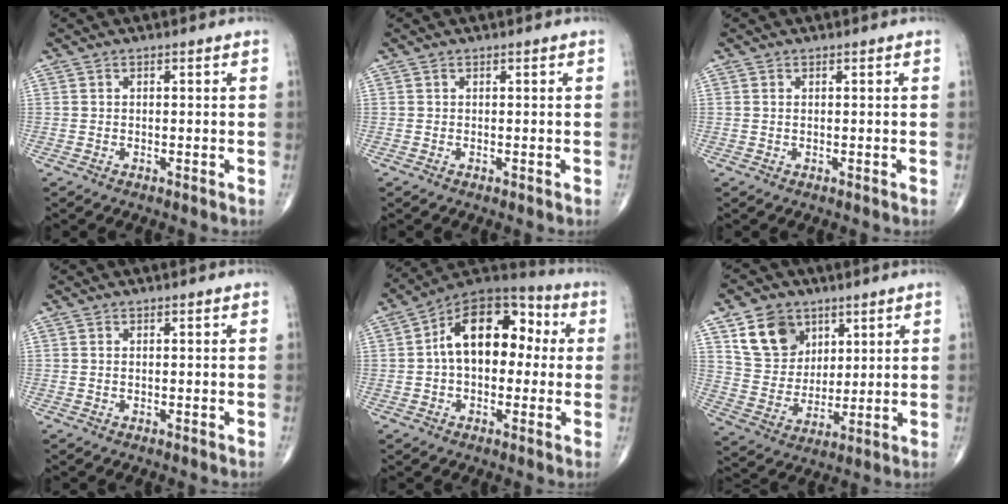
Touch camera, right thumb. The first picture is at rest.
{"total": 0.0}
{"total": 0.0}
{"total": 0.0}
{"total": 16.6, "force": [1.8, 10.3, 12.9], "torque": [-0.165, 0.043, 0.016]}
{"total": 12.1, "force": [6.1, 9.2, 4.9], "torque": [-0.063, -0.028, 0.121]}